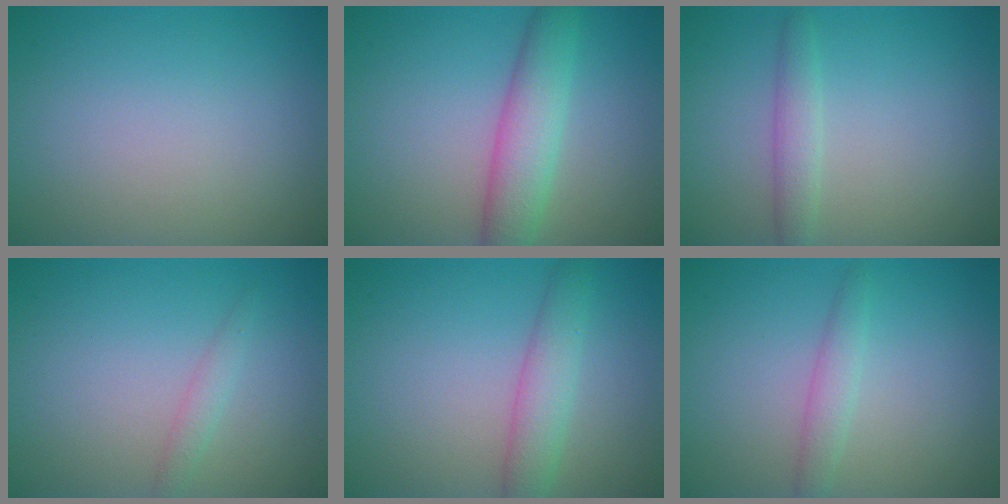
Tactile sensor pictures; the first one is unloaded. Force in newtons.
{"total": 4.7, "press": 4.7, "slide": 0.1}
{"total": 1.9, "press": 1.9, "slide": 0.0}
{"total": 1.2, "press": 1.2, "slide": 0.1}
{"total": 3.2, "press": 3.2, "slide": 0.1}
{"total": 1.7, "press": 1.7, "slide": 0.0}